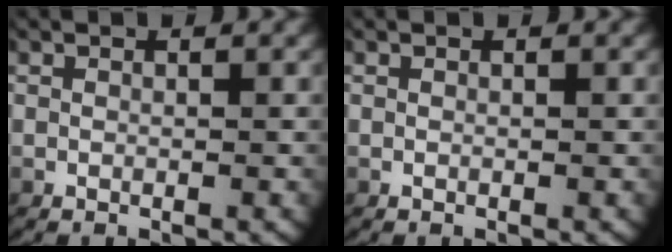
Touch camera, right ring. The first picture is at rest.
{"total": 0.0}